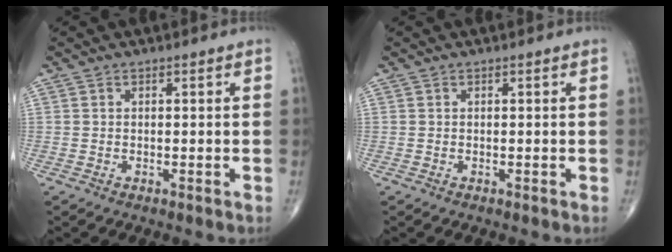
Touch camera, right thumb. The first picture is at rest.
{"total": 0.0}